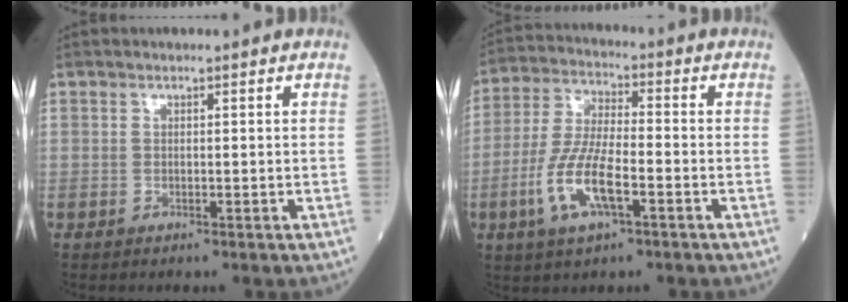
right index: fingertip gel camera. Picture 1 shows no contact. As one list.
[{"total": 10.1, "force": [-3.7, 2.6, 9.0], "torque": [-0.192, -0.003, -0.070]}]